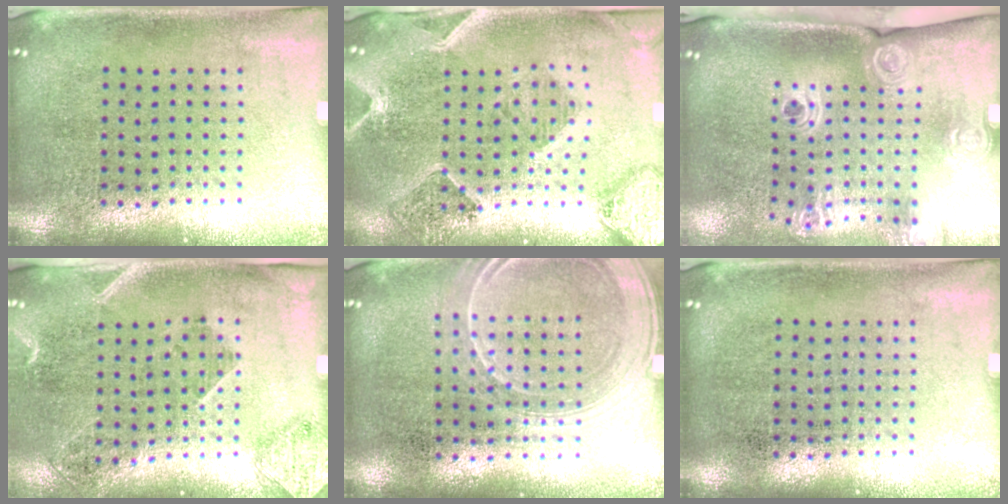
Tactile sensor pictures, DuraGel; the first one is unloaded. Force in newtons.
{"total": 1.5, "press": 1.4, "slide": 0.3}
{"total": 2.3, "press": 1.6, "slide": 1.5}
{"total": 1.7, "press": 1.3, "slide": 1.1}
{"total": 1.8, "press": 1.7, "slide": 0.6}
{"total": 0.0}